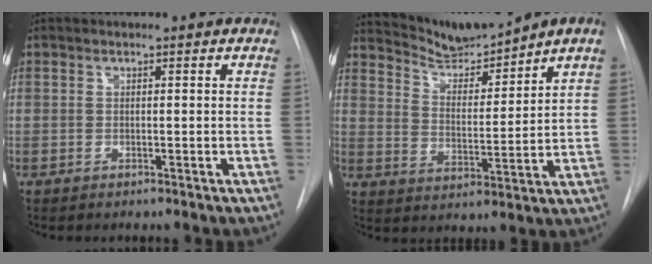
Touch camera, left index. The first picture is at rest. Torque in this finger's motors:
{"motor_torque": [0.45, -0.38, 0.31, 0.04]}